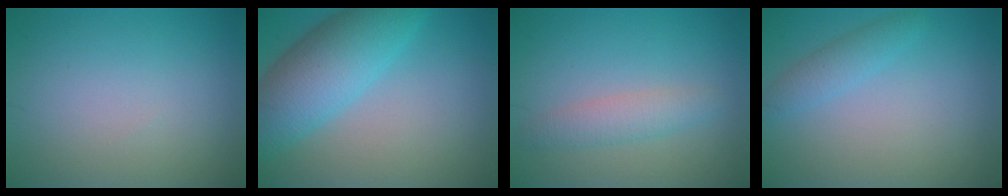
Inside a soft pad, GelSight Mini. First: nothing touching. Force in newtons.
{"total": 7.9, "press": 7.9, "slide": 0.2}
{"total": 2.5, "press": 2.5, "slide": 0.1}
{"total": 1.9, "press": 1.9, "slide": 0.1}